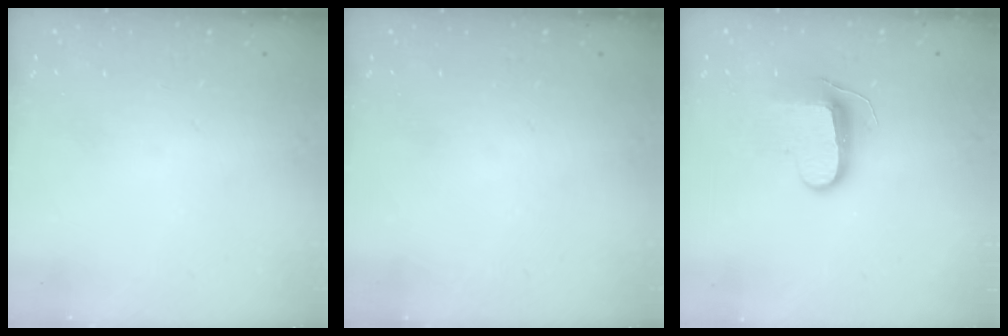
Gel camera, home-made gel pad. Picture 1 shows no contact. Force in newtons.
{"total": 0.0}
{"total": 10.5, "press": 10.4, "slide": 1.0}